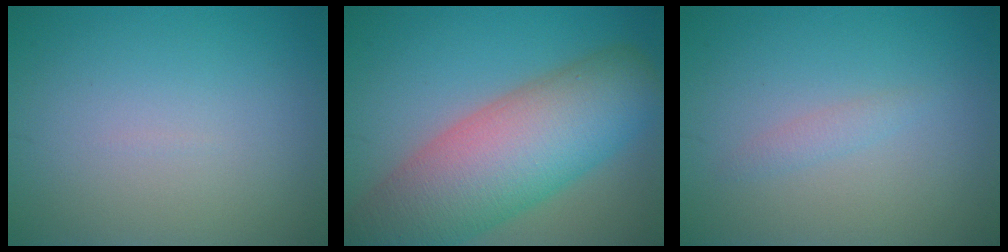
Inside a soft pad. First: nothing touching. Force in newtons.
{"total": 11.9, "press": 11.9, "slide": 0.6}
{"total": 1.0, "press": 1.0, "slide": 0.0}